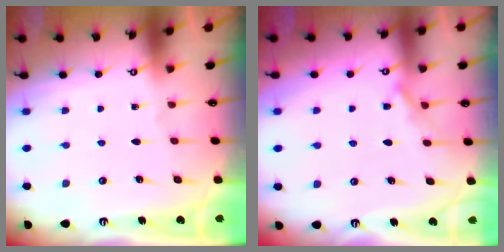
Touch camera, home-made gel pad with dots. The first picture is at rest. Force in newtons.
{"total": 6.4, "press": 6.4, "slide": 0.7}